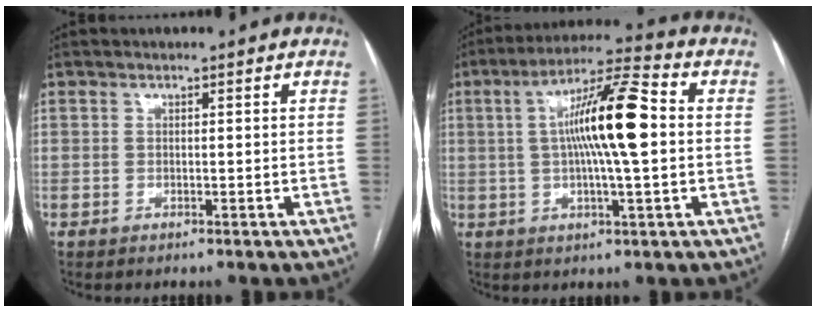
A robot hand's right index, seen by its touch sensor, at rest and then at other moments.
{"total": 13.1, "force": [1.0, 1.1, 13.0], "torque": [-0.229, 0.017, 0.010]}